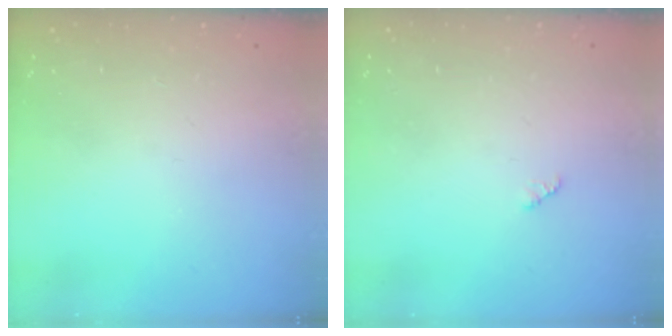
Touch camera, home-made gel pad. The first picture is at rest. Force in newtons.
{"total": 2.8, "press": 2.8, "slide": 0.4}